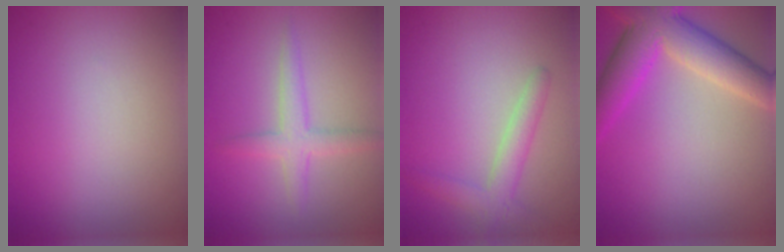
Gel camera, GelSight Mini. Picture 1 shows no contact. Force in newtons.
{"total": 2.7, "press": 2.7, "slide": 0.1}
{"total": 2.6, "press": 2.5, "slide": 0.1}
{"total": 7.5, "press": 7.5, "slide": 0.3}